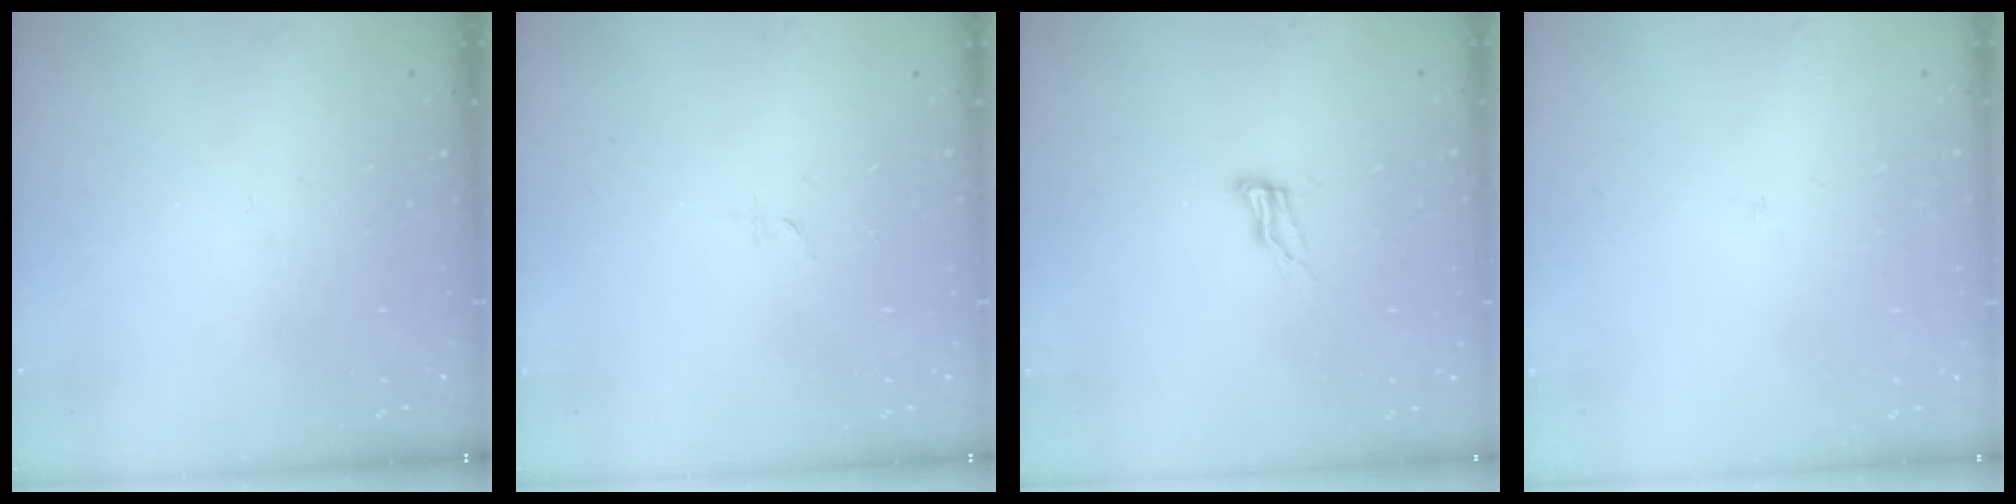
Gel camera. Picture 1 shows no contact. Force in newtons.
{"total": 4.5, "press": 3.7, "slide": 2.5}
{"total": 8.0, "press": 7.7, "slide": 2.0}
{"total": 2.1, "press": 2.1, "slide": 0.1}